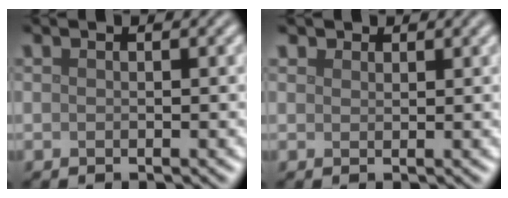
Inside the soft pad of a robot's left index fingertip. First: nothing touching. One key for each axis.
{"total": 1.1, "fx": 0.9, "fy": 0.6, "fz": 0.1, "tx": -0.003, "ty": -0.002, "tz": 0.013}